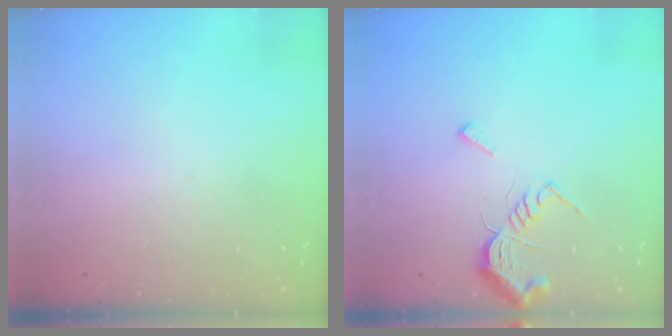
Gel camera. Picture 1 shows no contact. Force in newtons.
{"total": 8.3, "press": 8.3, "slide": 0.2}